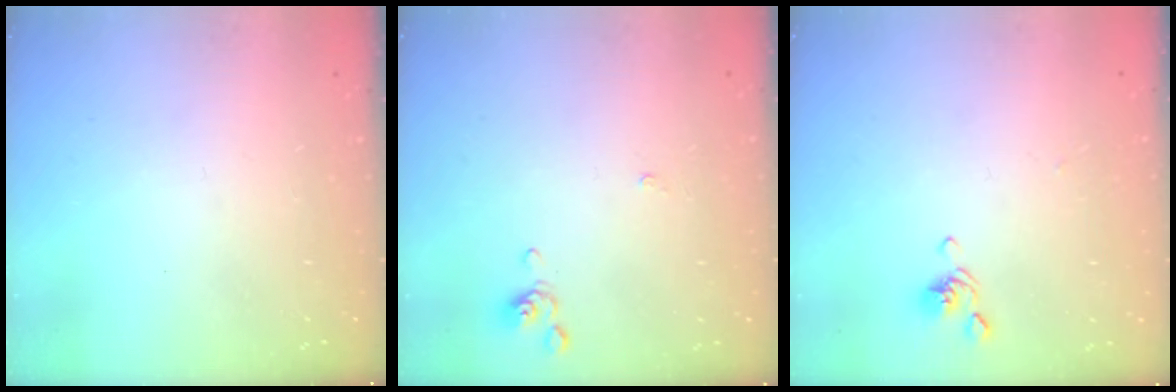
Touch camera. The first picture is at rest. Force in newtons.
{"total": 0.0}
{"total": 2.6, "press": 2.5, "slide": 0.7}